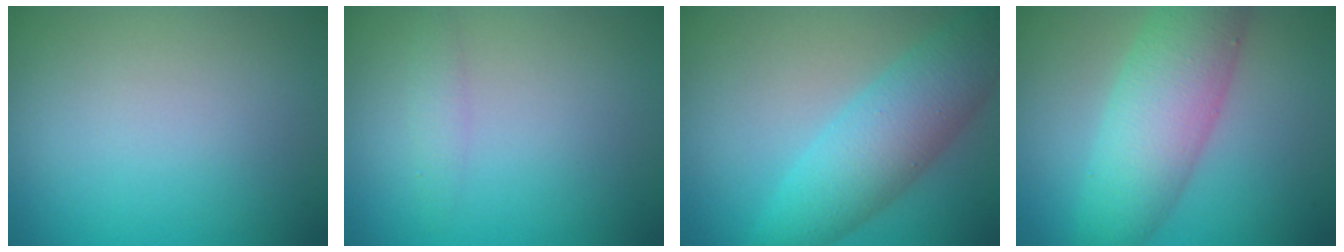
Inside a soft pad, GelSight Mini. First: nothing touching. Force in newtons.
{"total": 1.3, "press": 1.3, "slide": 0.0}
{"total": 6.4, "press": 6.4, "slide": 0.2}
{"total": 7.6, "press": 7.6, "slide": 0.1}